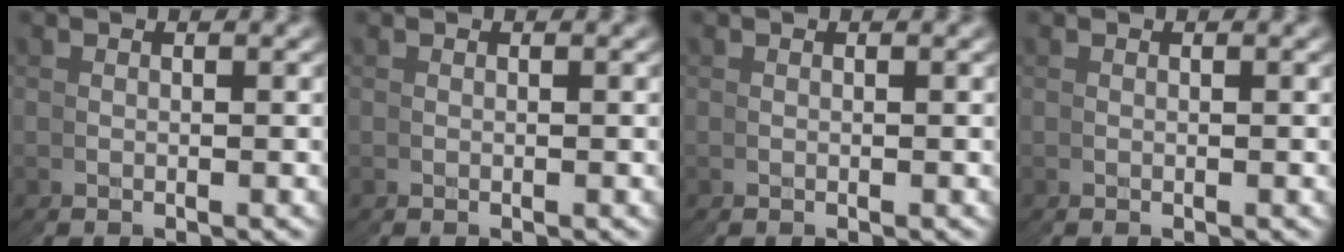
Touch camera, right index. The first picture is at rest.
{"total": 0.0}
{"total": 0.0}
{"total": 0.0}